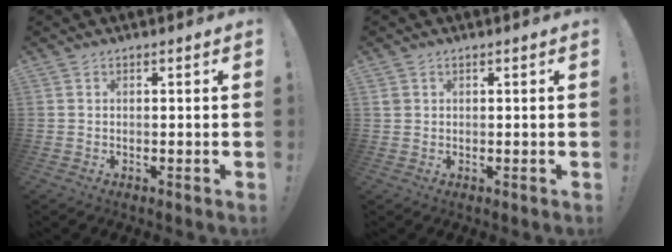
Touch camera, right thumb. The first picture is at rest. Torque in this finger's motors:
{"motor_torque": [-0.02, -0.01, 0.00, -0.01, 0.00]}